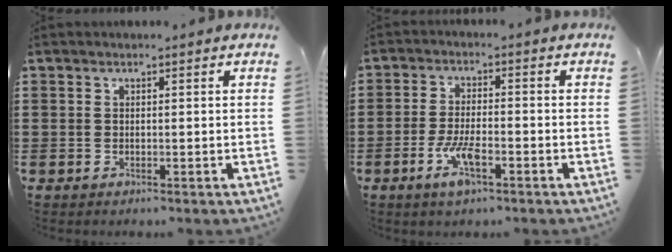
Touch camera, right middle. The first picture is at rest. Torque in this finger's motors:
{"motor_torque": [2.14, 0.00, 0.58, 0.14]}